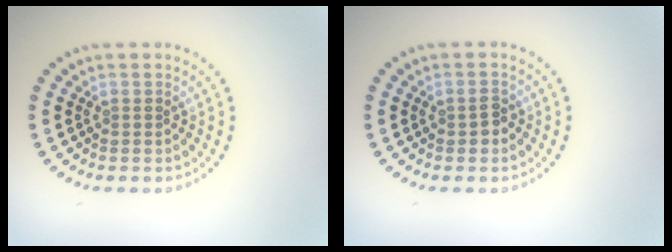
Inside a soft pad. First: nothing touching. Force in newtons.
{"total": 1.3, "press": 1.3, "slide": 0.1}